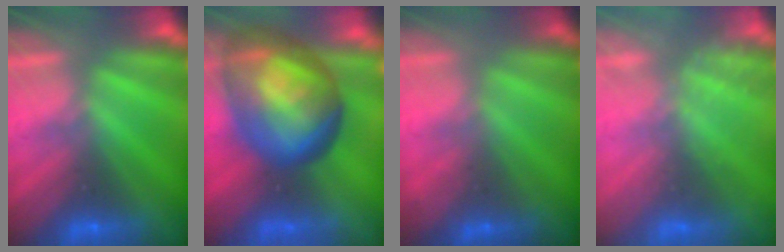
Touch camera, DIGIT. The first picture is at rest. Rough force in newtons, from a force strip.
{"total": 7.7}
{"total": 1.8}
{"total": 2.4}